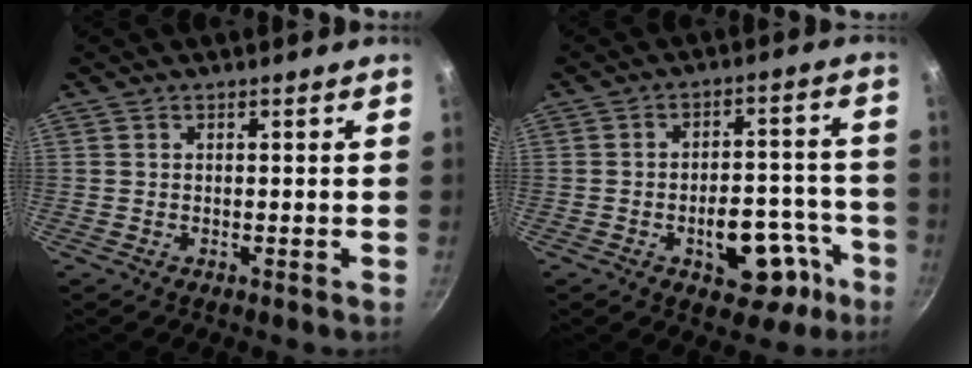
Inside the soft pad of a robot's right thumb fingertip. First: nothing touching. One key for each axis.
{"total": 12.7, "fx": -5.7, "fy": 7.1, "fz": 8.8, "tx": -0.066, "ty": 0.050, "tz": -0.067}